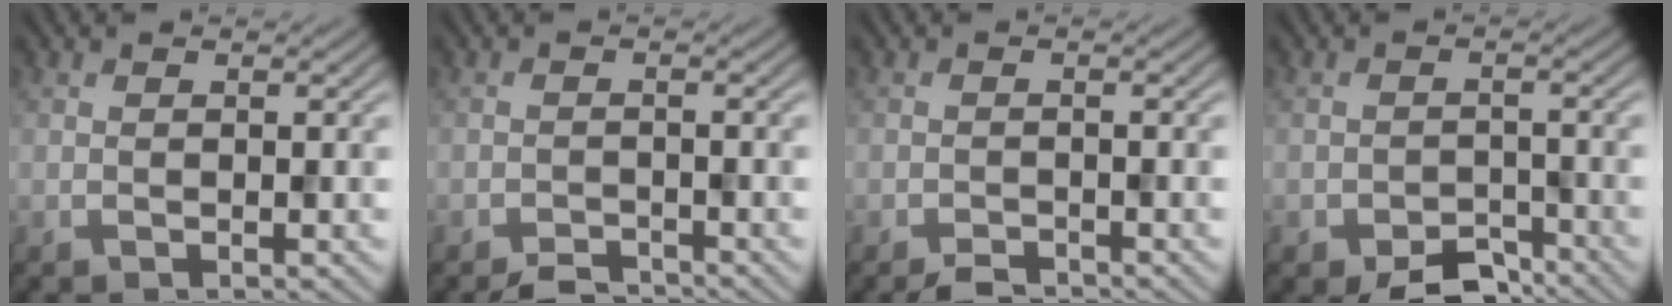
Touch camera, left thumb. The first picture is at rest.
{"total": 2.5, "force": [-2.4, 0.6, 0.7], "torque": [-0.011, -0.001, -0.044]}
{"total": 2.0, "force": [-1.8, 0.5, 0.7], "torque": [-0.011, -0.001, -0.034]}
{"total": 4.8, "force": [-3.7, 2.2, 2.1], "torque": [-0.032, -0.006, -0.061]}